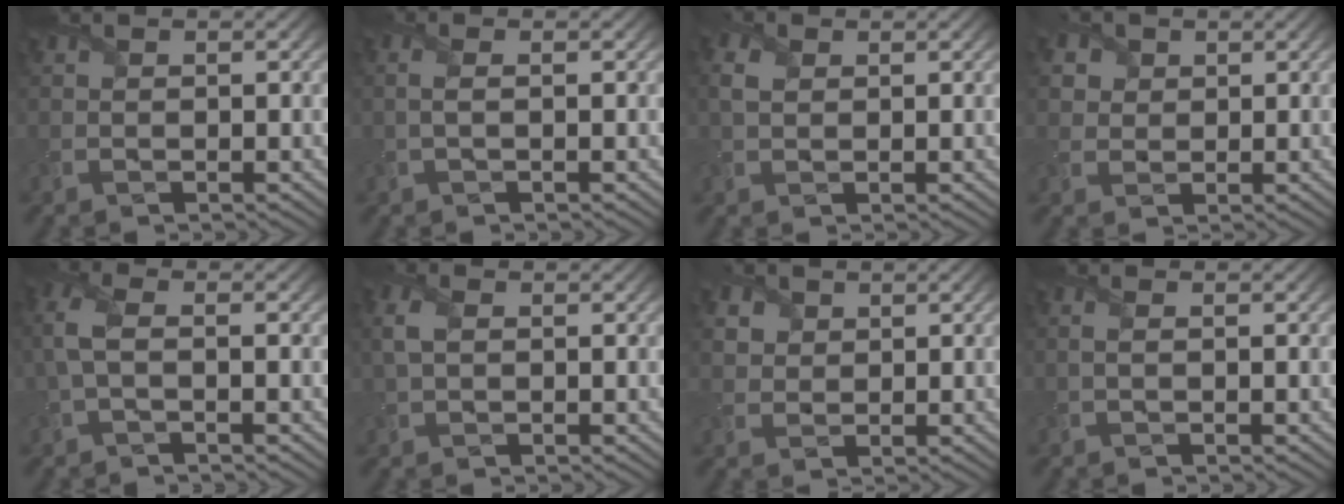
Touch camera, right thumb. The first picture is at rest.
{"total": 1.7, "force": [-0.2, 0.5, 1.6], "torque": [-0.038, 0.004, -0.004]}
{"total": 2.5, "force": [0.7, 1.7, 1.7], "torque": [-0.050, 0.007, 0.012]}
{"total": 3.8, "force": [1.8, 3.1, 1.3], "torque": [-0.062, -0.001, 0.034]}
{"total": 4.2, "force": [-0.2, 1.9, 3.7], "torque": [-0.102, 0.013, -0.011]}
{"total": 3.0, "force": [0.6, 1.8, 2.4], "torque": [-0.065, 0.008, 0.008]}
{"total": 3.3, "force": [1.7, 2.6, 1.1], "torque": [-0.052, -0.002, 0.035]}
{"total": 1.3, "force": [-0.2, 0.4, 1.2], "torque": [-0.026, 0.003, 0.000]}